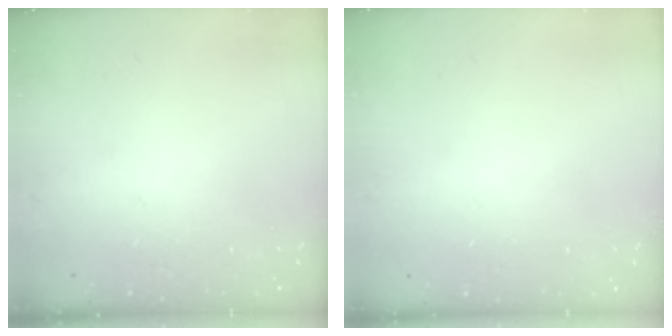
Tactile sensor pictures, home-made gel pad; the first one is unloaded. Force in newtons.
{"total": 0.0}